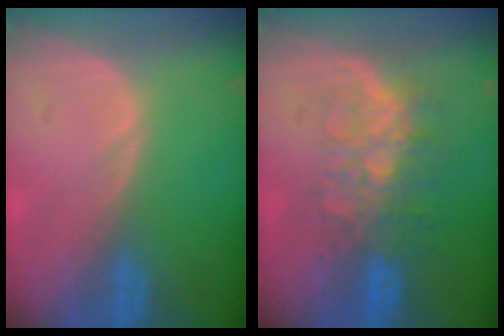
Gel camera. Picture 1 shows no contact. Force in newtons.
{"total": 8.1, "press": 7.1, "slide": 3.8}